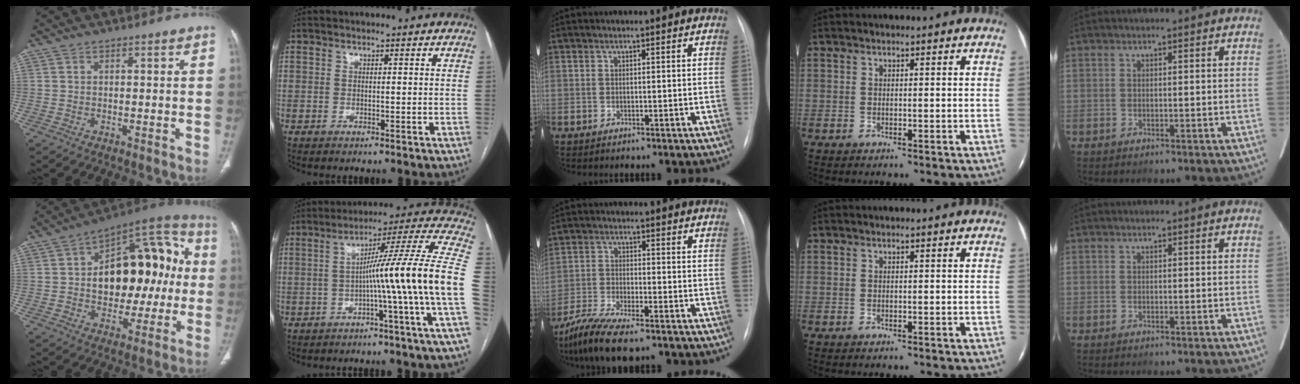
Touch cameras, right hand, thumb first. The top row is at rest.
{"thumb": {"total": 23.4, "force": [1.0, 13.8, 18.8], "torque": [-0.222, 0.041, 0.018]}, "index": {"total": 16.4, "force": [-3.4, -3.1, 15.7], "torque": [-0.205, 0.021, -0.063]}, "middle": {"total": 9.6, "force": [-7.3, 1.8, 6.0], "torque": [-0.117, -0.023, -0.129]}}